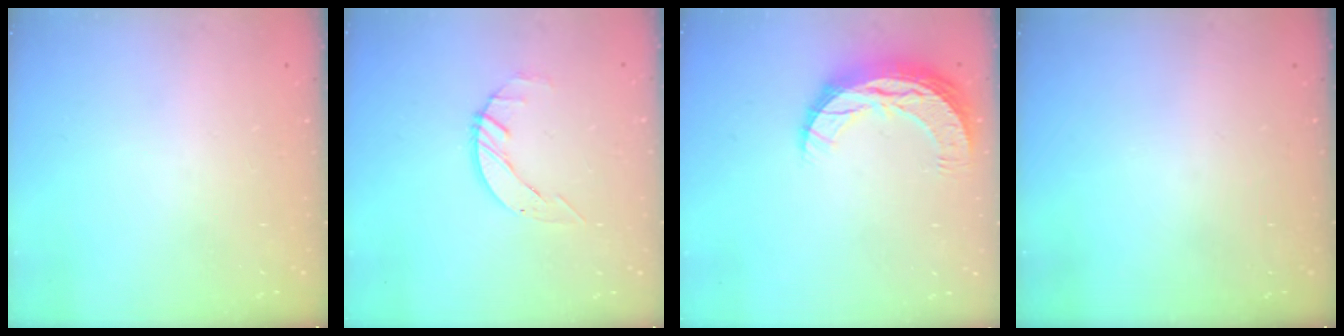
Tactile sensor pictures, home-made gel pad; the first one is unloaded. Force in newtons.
{"total": 2.4, "press": 2.4, "slide": 0.1}
{"total": 10.3, "press": 10.3, "slide": 0.7}
{"total": 0.0}